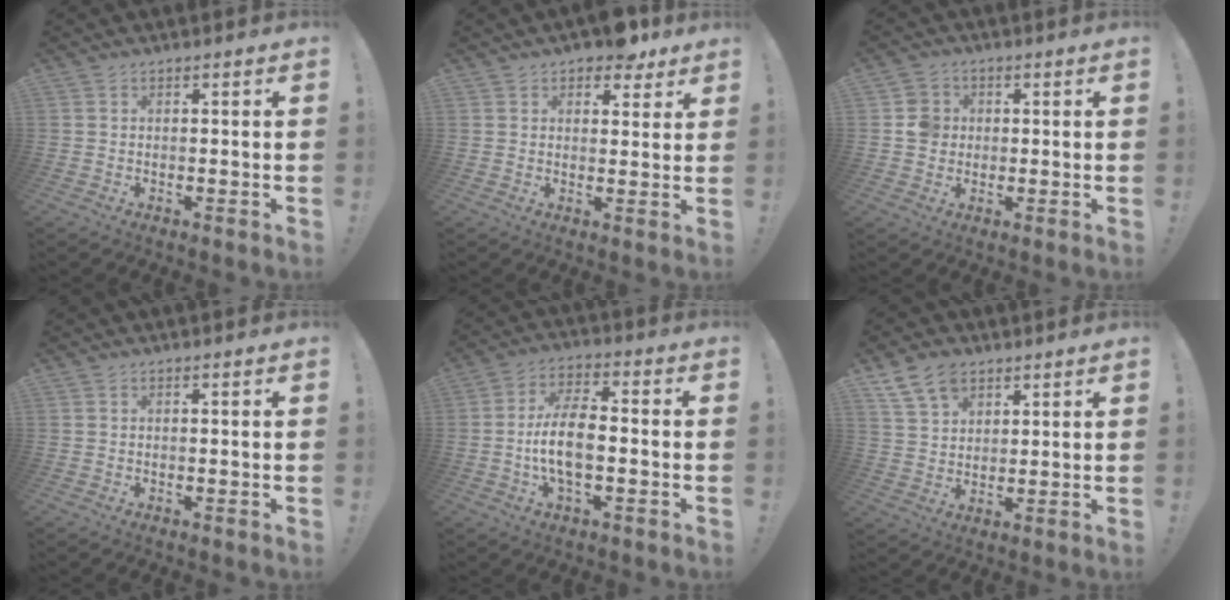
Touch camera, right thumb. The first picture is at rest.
{"total": 6.8, "force": [5.2, 3.3, 2.9], "torque": [-0.034, -0.026, 0.092]}
{"total": 5.7, "force": [0.3, 5.4, 1.7], "torque": [-0.022, 0.009, 0.007]}
{"total": 0.0}
{"total": 11.1, "force": [-2.4, 5.1, 9.6], "torque": [-0.193, 0.005, -0.046]}
{"total": 9.5, "force": [6.2, 6.2, 3.8], "torque": [-0.068, -0.027, 0.123]}